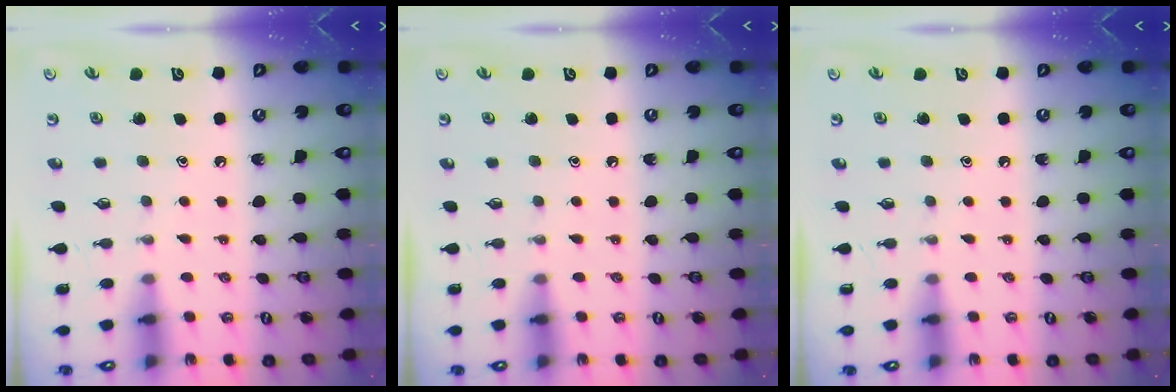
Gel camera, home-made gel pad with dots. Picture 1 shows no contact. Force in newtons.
{"total": 0.0}
{"total": 0.0}